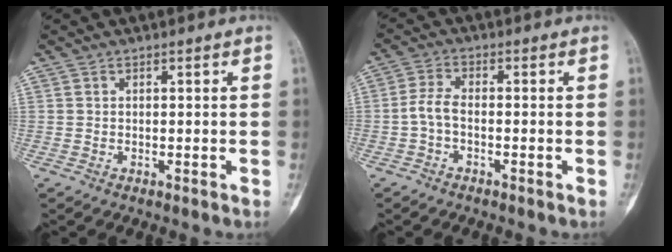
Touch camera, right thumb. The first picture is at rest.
{"total": 3.2, "force": [-1.0, 1.6, 2.6], "torque": [-0.058, 0.014, -0.027]}